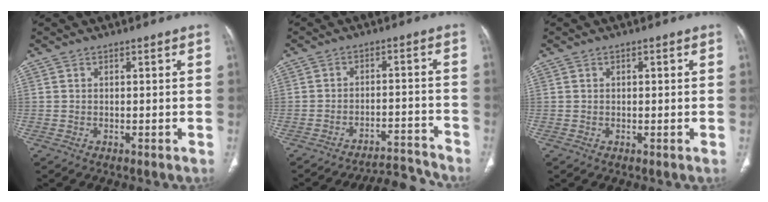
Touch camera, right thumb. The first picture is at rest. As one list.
[{"total": 8.3, "force": [-8.3, 0.4, 0.0], "torque": [-0.004, 0.075, -0.126]}, {"total": 0.9, "force": [0.3, 0.4, 0.7], "torque": [-0.014, 0.002, 0.005]}]